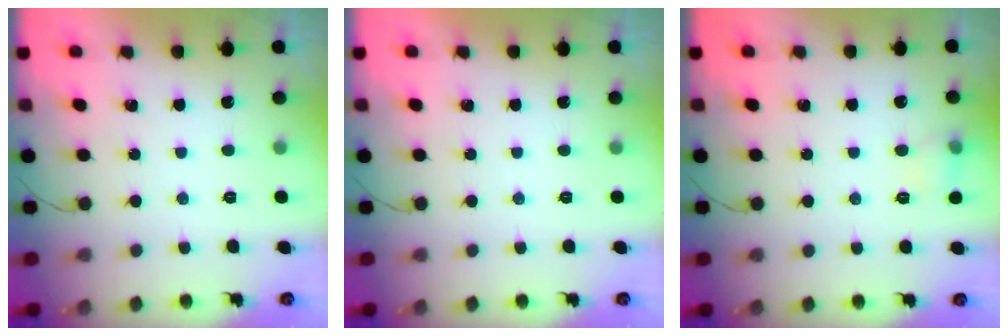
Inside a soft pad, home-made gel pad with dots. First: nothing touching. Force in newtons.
{"total": 0.0}
{"total": 6.3, "press": 6.1, "slide": 1.6}